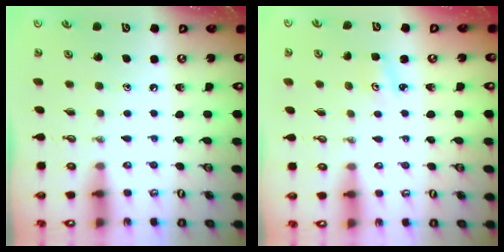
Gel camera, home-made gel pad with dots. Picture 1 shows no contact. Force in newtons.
{"total": 2.6, "press": 2.6, "slide": 0.3}